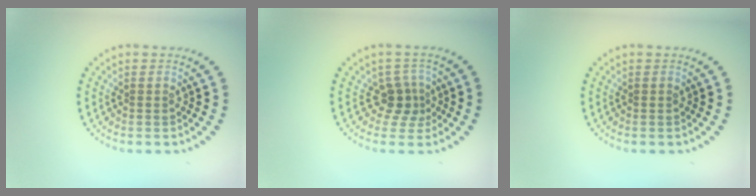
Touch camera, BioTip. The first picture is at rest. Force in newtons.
{"total": 2.4, "press": 1.7, "slide": 1.7}
{"total": 0.0}